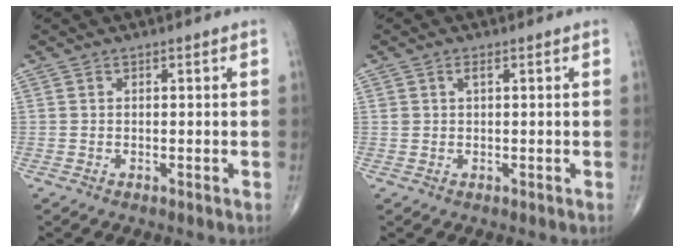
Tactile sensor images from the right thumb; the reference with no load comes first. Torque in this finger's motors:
{"motor_torque": [-0.43, 0.05, 0.36, 0.23, -0.07]}